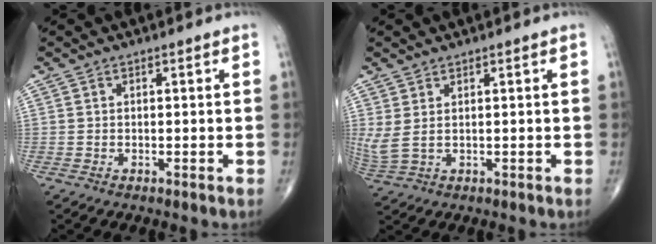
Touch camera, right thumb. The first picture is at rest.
{"total": 3.9, "force": [0.9, 1.6, 3.5], "torque": [-0.101, 0.003, 0.029]}